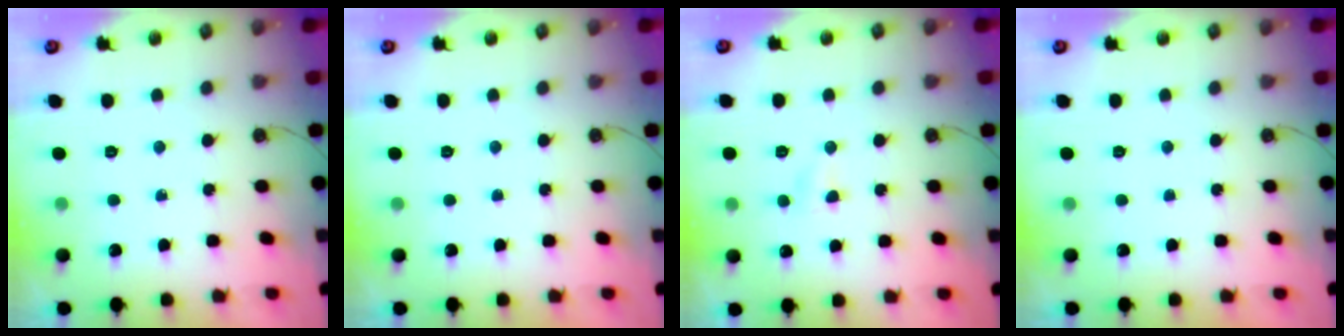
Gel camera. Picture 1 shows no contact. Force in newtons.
{"total": 0.0}
{"total": 3.0, "press": 3.0, "slide": 0.3}
{"total": 0.0}